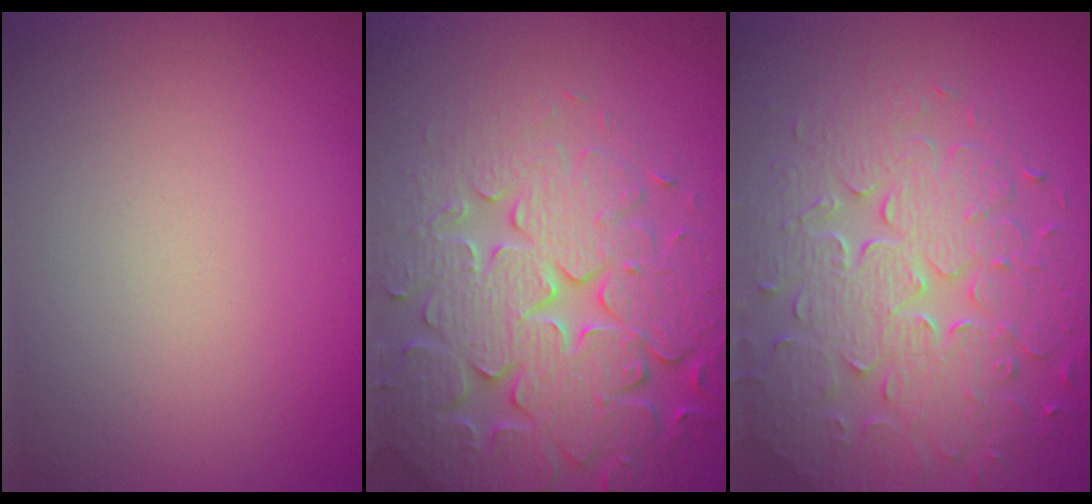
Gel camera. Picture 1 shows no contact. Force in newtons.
{"total": 7.8, "press": 7.6, "slide": 1.6}
{"total": 8.2, "press": 5.8, "slide": 5.8}